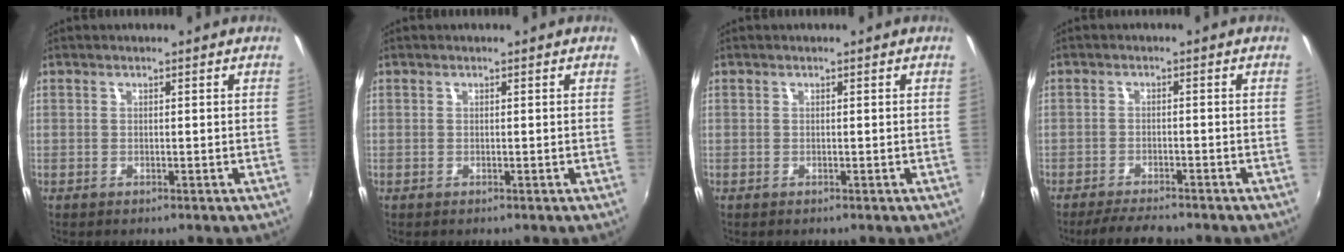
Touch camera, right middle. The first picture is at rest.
{"total": 0.0}
{"total": 0.0}
{"total": 5.9, "force": [-5.2, 1.0, 2.6], "torque": [-0.068, -0.014, -0.086]}